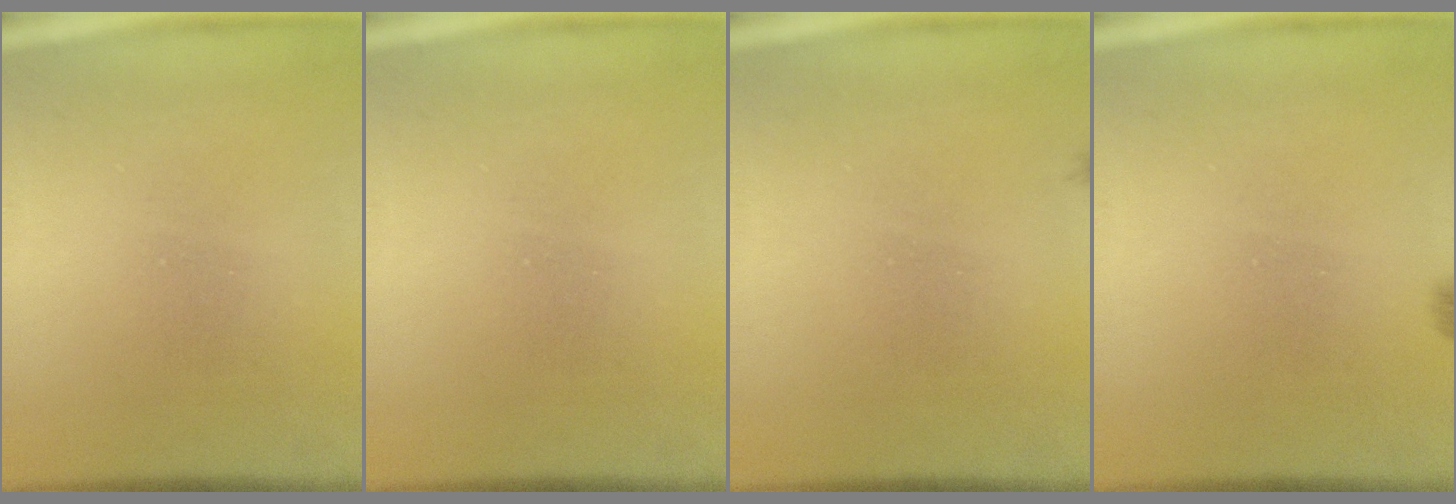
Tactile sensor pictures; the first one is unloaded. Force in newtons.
{"total": 0.0}
{"total": 0.6}
{"total": 1.3}